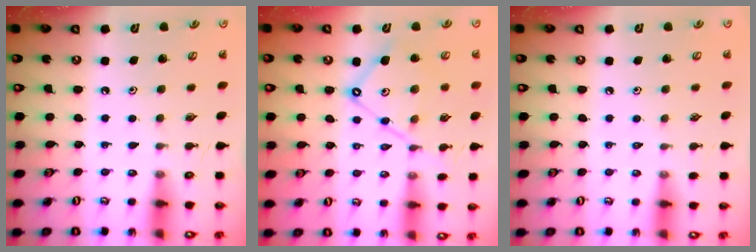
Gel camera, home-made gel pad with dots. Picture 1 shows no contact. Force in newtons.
{"total": 13.1, "press": 13.0, "slide": 1.3}
{"total": 2.0, "press": 2.0, "slide": 0.4}